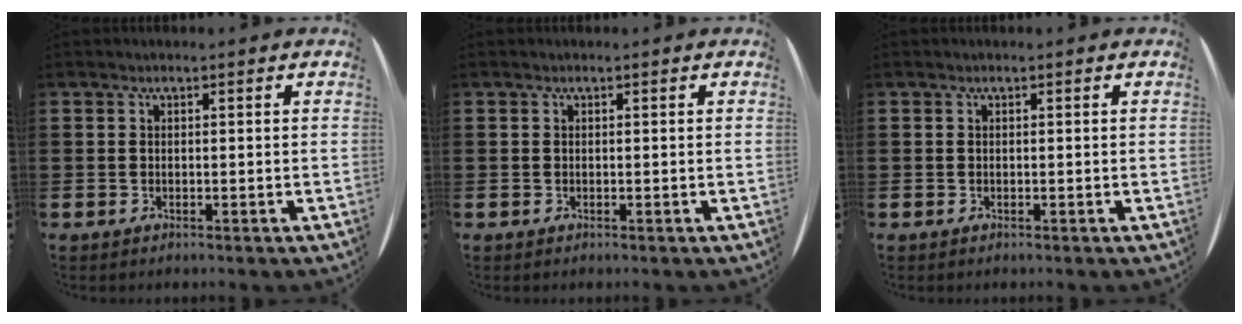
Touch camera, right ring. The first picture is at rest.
{"total": 0.0}
{"total": 0.0}